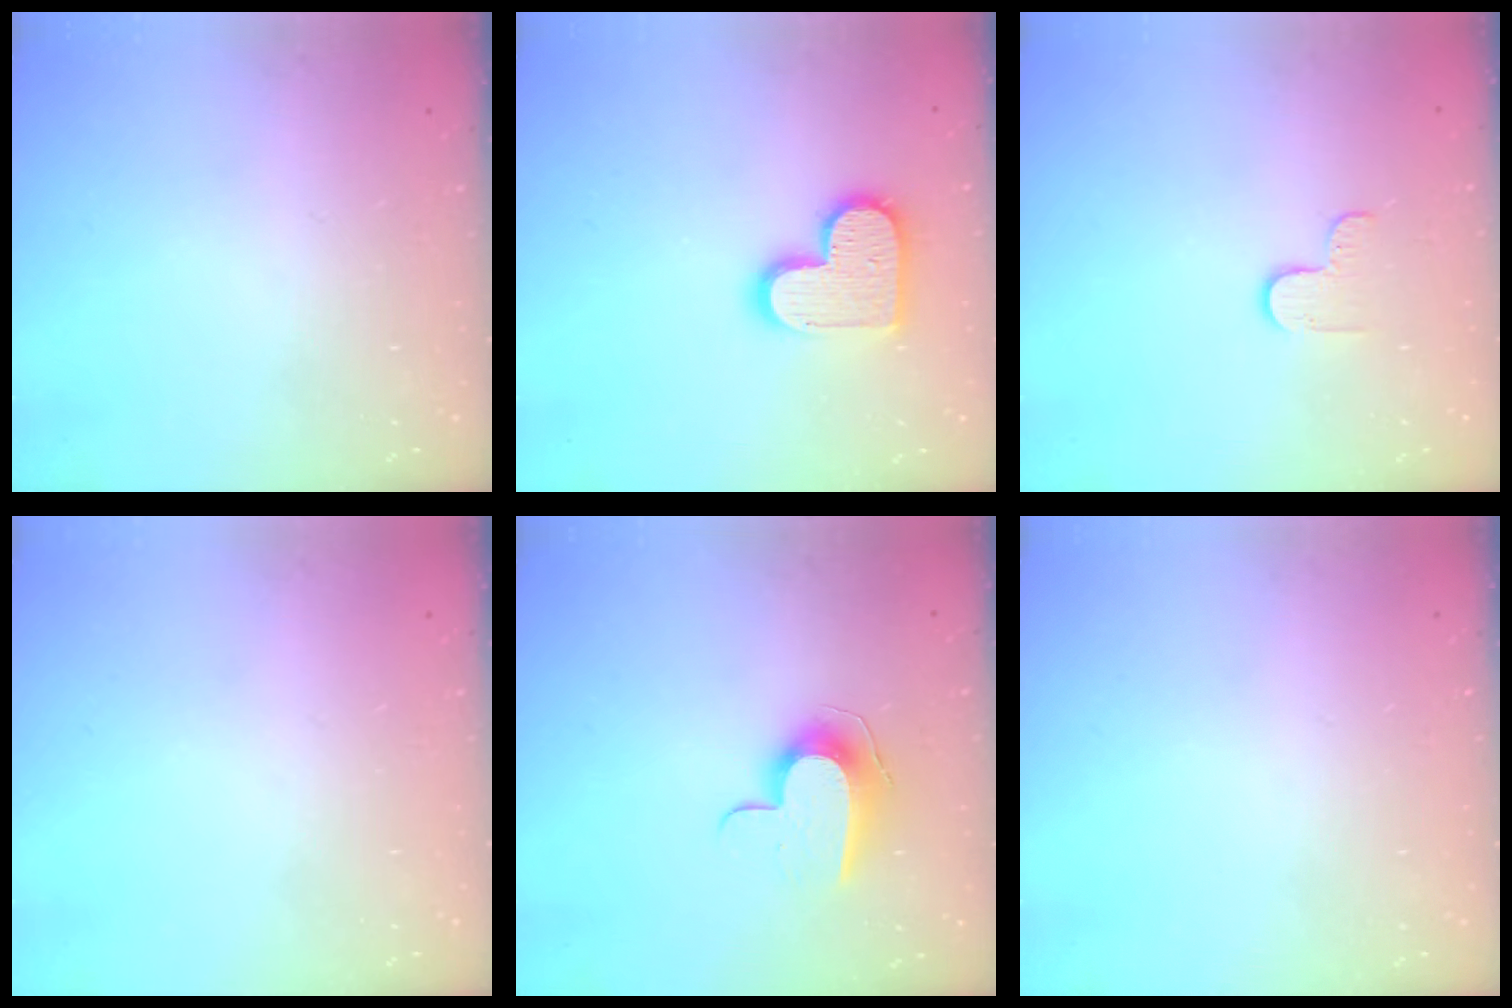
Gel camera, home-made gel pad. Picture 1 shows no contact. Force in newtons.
{"total": 14.2, "press": 14.2, "slide": 1.1}
{"total": 3.8, "press": 3.8, "slide": 0.4}
{"total": 0.0}
{"total": 9.9, "press": 9.9, "slide": 0.3}
{"total": 0.0}